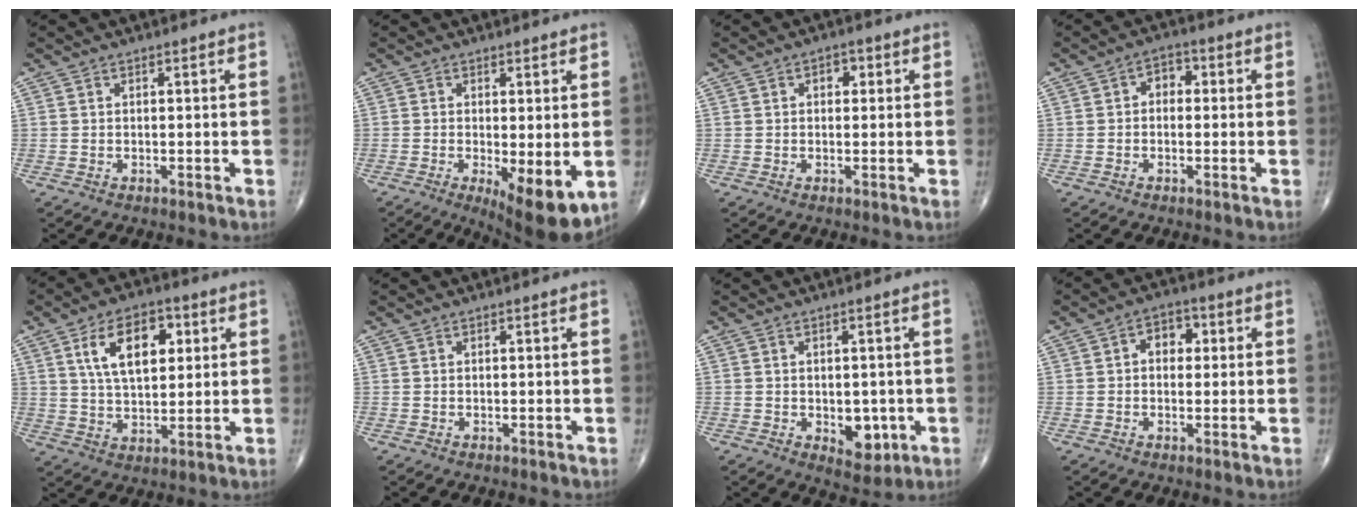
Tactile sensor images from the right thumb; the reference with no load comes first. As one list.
[{"total": 9.9, "force": [-2.4, 3.1, 9.1], "torque": [-0.129, -0.025, -0.029]}, {"total": 2.3, "force": [0.6, 1.7, 1.5], "torque": [-0.003, 0.003, 0.003]}, {"total": 3.5, "force": [0.1, 2.6, 2.3], "torque": [-0.009, 0.013, -0.011]}, {"total": 12.4, "force": [4.0, 6.8, 9.5], "torque": [-0.133, -0.007, 0.069]}, {"total": 0.0}, {"total": 6.2, "force": [-1.5, 3.8, 4.7], "torque": [-0.031, -0.006, -0.009]}, {"total": 5.0, "force": [0.8, 3.6, 3.4], "torque": [-0.022, 0.010, 0.002]}]